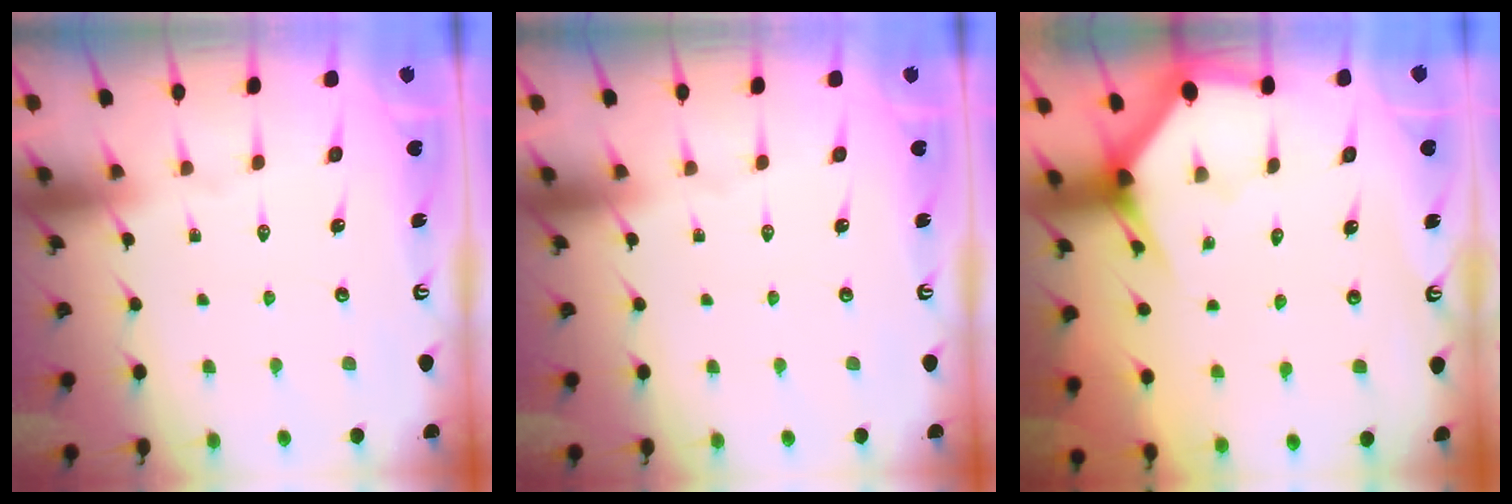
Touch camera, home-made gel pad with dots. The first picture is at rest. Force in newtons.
{"total": 0.0}
{"total": 2.8, "press": 2.8, "slide": 0.1}